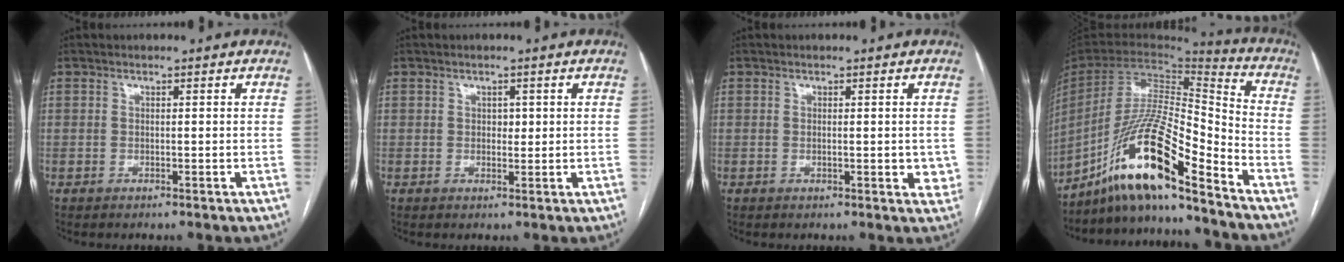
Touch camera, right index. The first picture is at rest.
{"total": 1.3, "force": [0.3, 0.9, 0.9], "torque": [-0.009, 0.000, 0.003]}
{"total": 2.6, "force": [-0.2, 1.2, 2.4], "torque": [-0.024, -0.004, -0.003]}
{"total": 18.0, "force": [-13.3, 1.2, 12.1], "torque": [-0.245, 0.004, -0.244]}